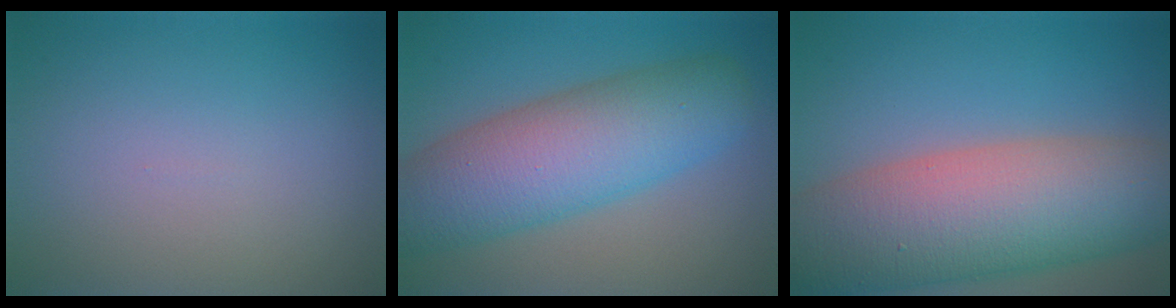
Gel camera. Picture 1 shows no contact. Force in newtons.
{"total": 9.7, "press": 9.7, "slide": 0.2}
{"total": 13.9, "press": 13.9, "slide": 0.6}